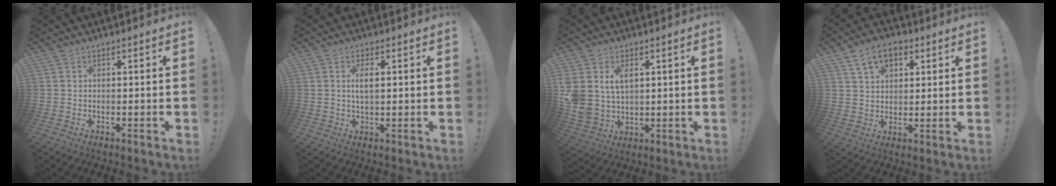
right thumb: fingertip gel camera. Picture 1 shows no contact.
{"total": 3.9, "force": [0.9, 1.5, 3.4], "torque": [-0.054, -0.002, 0.011]}
{"total": 9.1, "force": [3.6, 6.7, 5.0], "torque": [-0.096, -0.011, 0.074]}
{"total": 9.3, "force": [4.6, 6.0, 5.4], "torque": [-0.076, -0.003, 0.086]}